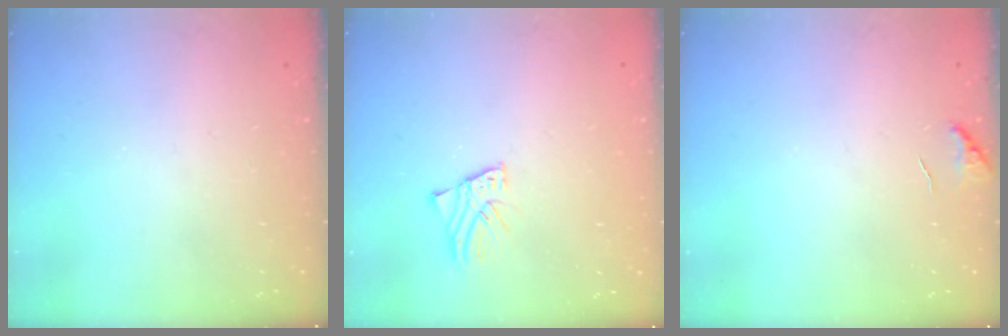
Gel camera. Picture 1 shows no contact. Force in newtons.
{"total": 2.3, "press": 2.3, "slide": 0.1}
{"total": 6.8, "press": 6.8, "slide": 1.0}